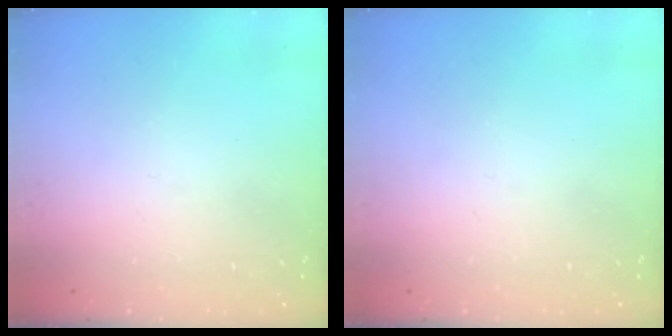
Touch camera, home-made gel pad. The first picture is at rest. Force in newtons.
{"total": 0.0}